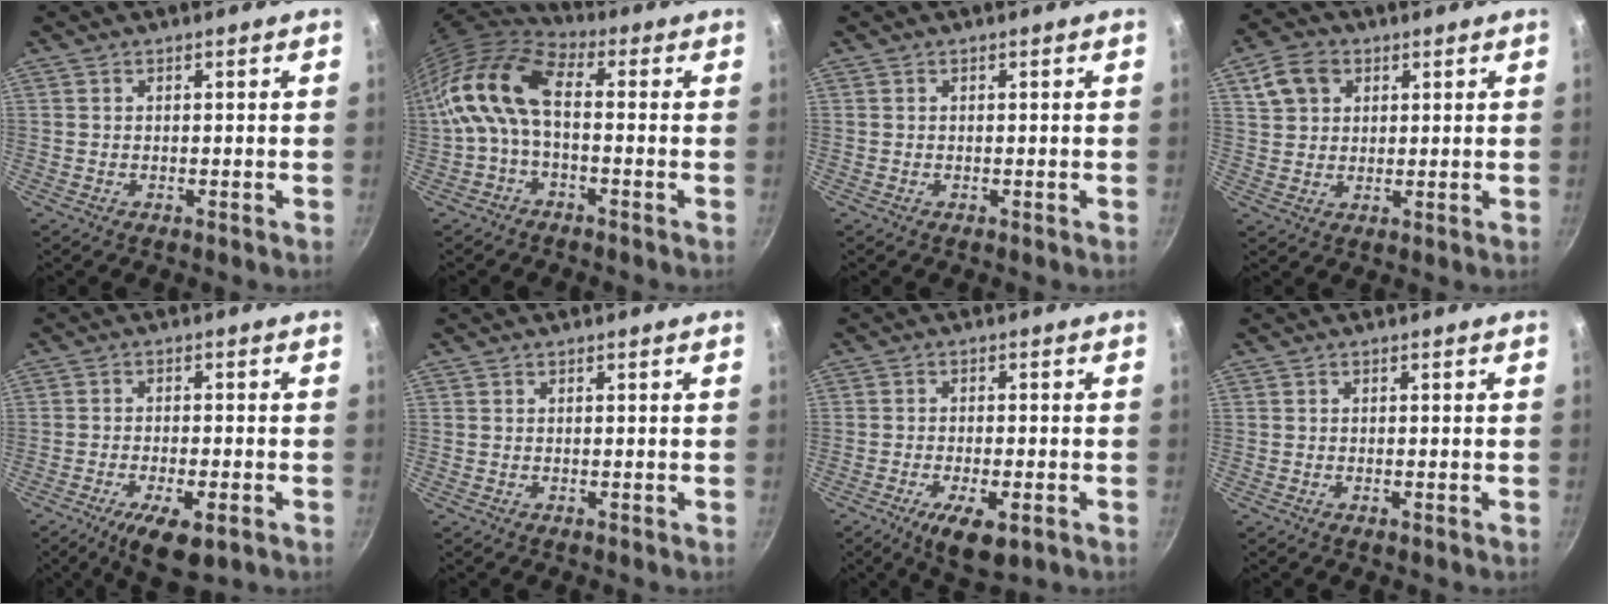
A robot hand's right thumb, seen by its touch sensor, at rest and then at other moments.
{"total": 13.0, "force": [-0.7, 7.0, 10.9], "torque": [-0.218, 0.034, -0.032]}
{"total": 0.0}
{"total": 7.2, "force": [2.9, 5.6, 3.5], "torque": [-0.048, 0.006, 0.050]}
{"total": 8.9, "force": [-4.4, 3.1, 7.1], "torque": [-0.120, 0.010, -0.069]}
{"total": 0.0}
{"total": 8.0, "force": [-3.6, 2.9, 6.5], "torque": [-0.106, 0.008, -0.055]}
{"total": 0.7, "force": [-0.3, 0.1, 0.6], "torque": [-0.012, 0.002, -0.007]}